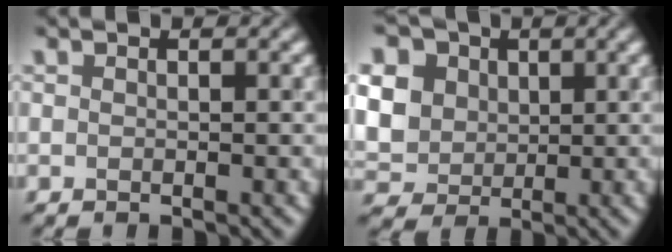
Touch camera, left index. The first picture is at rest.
{"total": 12.7, "force": [4.3, 10.3, 6.0], "torque": [-0.158, 0.022, 0.073]}